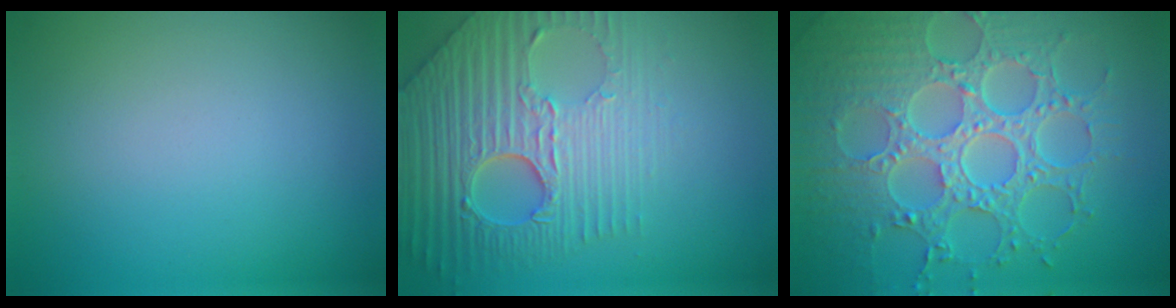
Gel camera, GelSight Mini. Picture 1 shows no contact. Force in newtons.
{"total": 7.2, "press": 5.7, "slide": 4.5}
{"total": 8.8, "press": 6.6, "slide": 5.9}